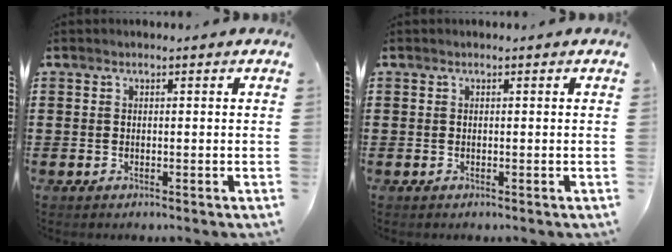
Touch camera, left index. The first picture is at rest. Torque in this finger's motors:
{"motor_torque": [0.00, 0.00, 0.00, 0.00]}